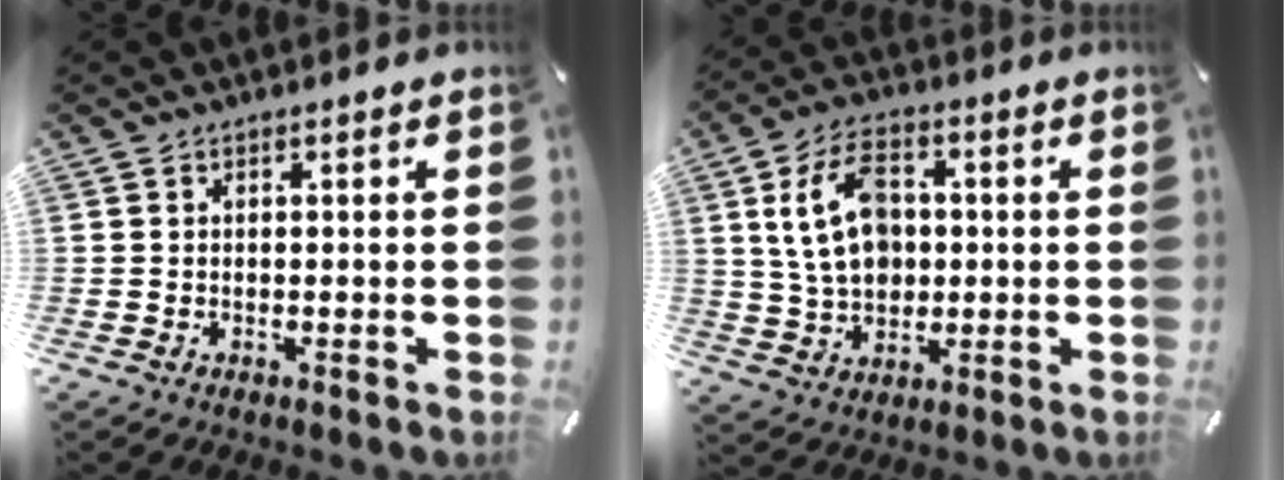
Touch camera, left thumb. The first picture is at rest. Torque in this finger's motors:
{"motor_torque": [0.40, 1.47, 1.11, -0.73, 0.44]}